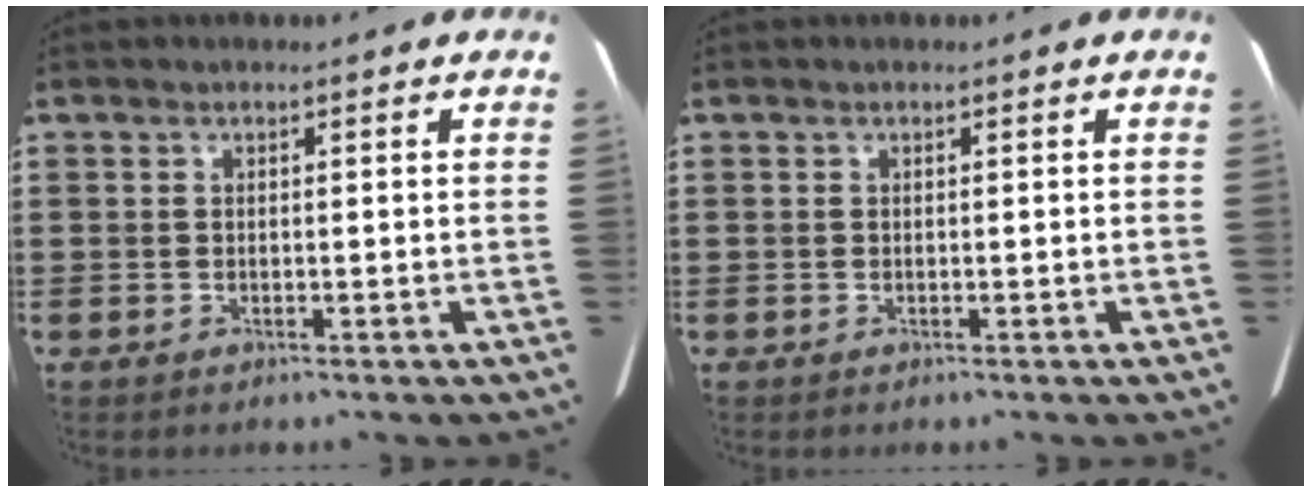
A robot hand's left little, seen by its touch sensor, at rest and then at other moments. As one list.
[{"total": 0.0}]